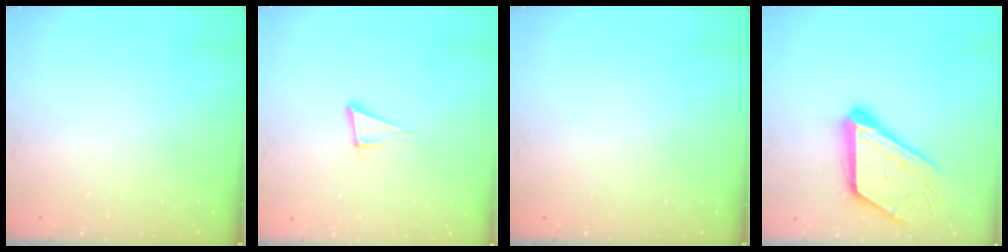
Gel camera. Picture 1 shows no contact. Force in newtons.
{"total": 3.8, "press": 1.9, "slide": 3.3}
{"total": 0.0}
{"total": 17.1, "press": 17.0, "slide": 1.6}